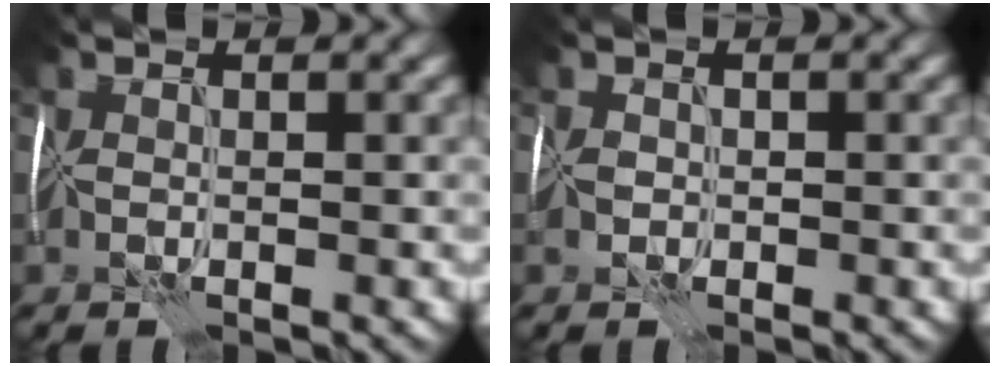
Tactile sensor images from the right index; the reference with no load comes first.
{"total": 1.1, "force": [-0.4, 1.0, 0.3], "torque": [-0.006, 0.000, -0.012]}